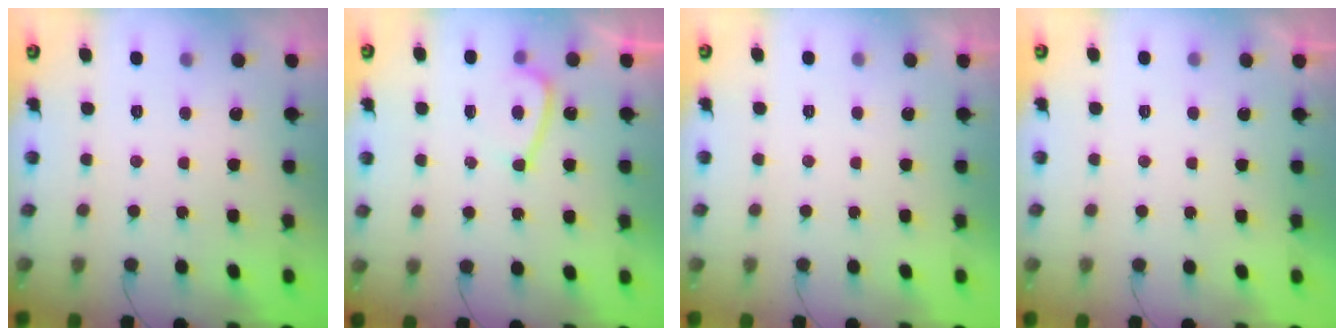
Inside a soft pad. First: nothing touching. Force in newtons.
{"total": 5.5, "press": 5.3, "slide": 1.6}
{"total": 2.3, "press": 2.3, "slide": 0.4}
{"total": 2.0, "press": 2.0, "slide": 0.6}